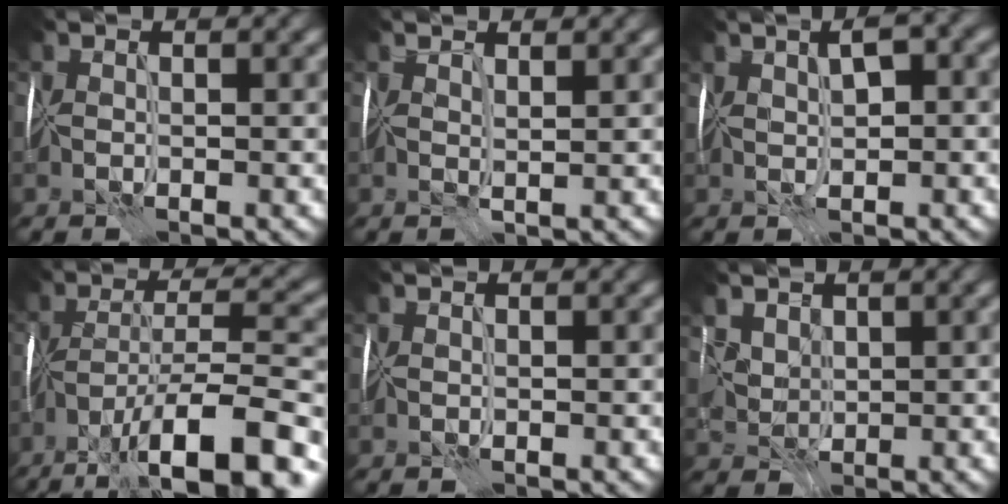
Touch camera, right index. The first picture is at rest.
{"total": 1.2, "force": [1.1, -0.3, 0.4], "torque": [-0.006, 0.002, 0.018]}
{"total": 3.4, "force": [1.4, 1.4, 2.7], "torque": [-0.037, 0.015, 0.025]}
{"total": 12.3, "force": [-7.4, 3.3, 9.2], "torque": [-0.156, 0.004, -0.122]}
{"total": 0.0}
{"total": 2.9, "force": [2.1, 1.8, 0.9], "torque": [-0.021, 0.003, 0.042]}